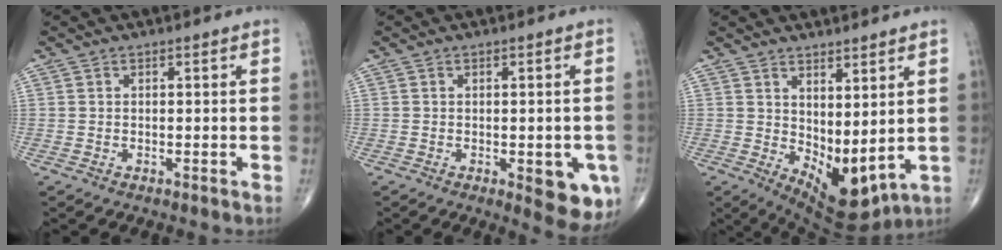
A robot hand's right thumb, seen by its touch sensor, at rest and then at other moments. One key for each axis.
{"total": 8.4, "fx": -2.6, "fy": 3.4, "fz": 7.3, "tx": -0.065, "ty": -0.010, "tz": -0.025}
{"total": 10.0, "fx": 1.8, "fy": 4.8, "fz": 8.5, "tx": -0.115, "ty": -0.029, "tz": 0.053}